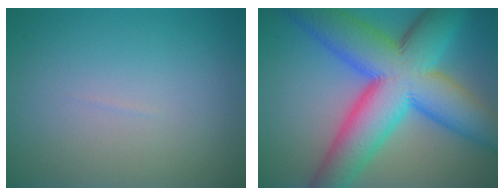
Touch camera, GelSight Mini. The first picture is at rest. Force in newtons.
{"total": 14.5, "press": 14.5, "slide": 0.3}